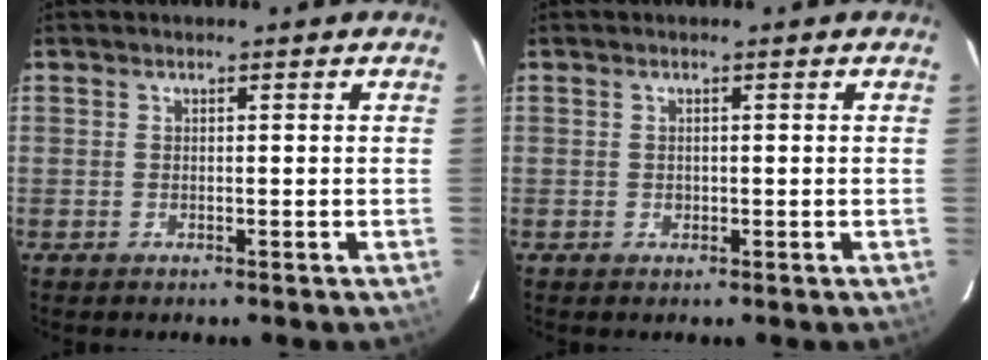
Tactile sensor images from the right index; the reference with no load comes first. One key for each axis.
{"total": 0.5, "fx": -0.1, "fy": 0.5, "fz": 0.0, "tx": 0.002, "ty": -0.001, "tz": 0.000}